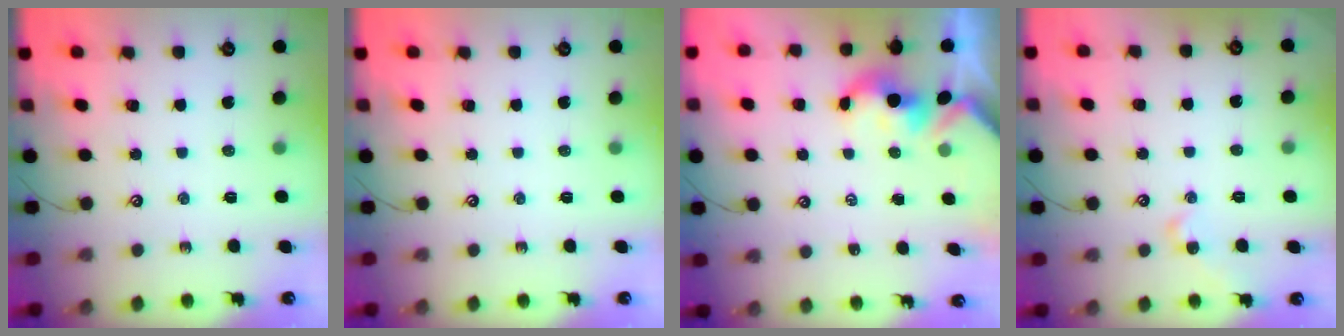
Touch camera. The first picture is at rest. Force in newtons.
{"total": 0.0}
{"total": 1.7, "press": 1.6, "slide": 0.3}
{"total": 2.1, "press": 2.0, "slide": 0.6}